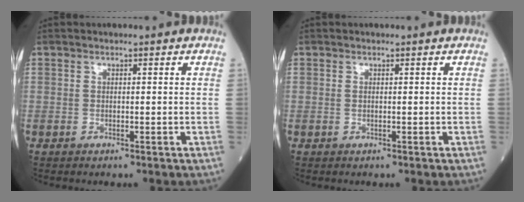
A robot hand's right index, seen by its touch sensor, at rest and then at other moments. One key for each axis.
{"total": 0.0}